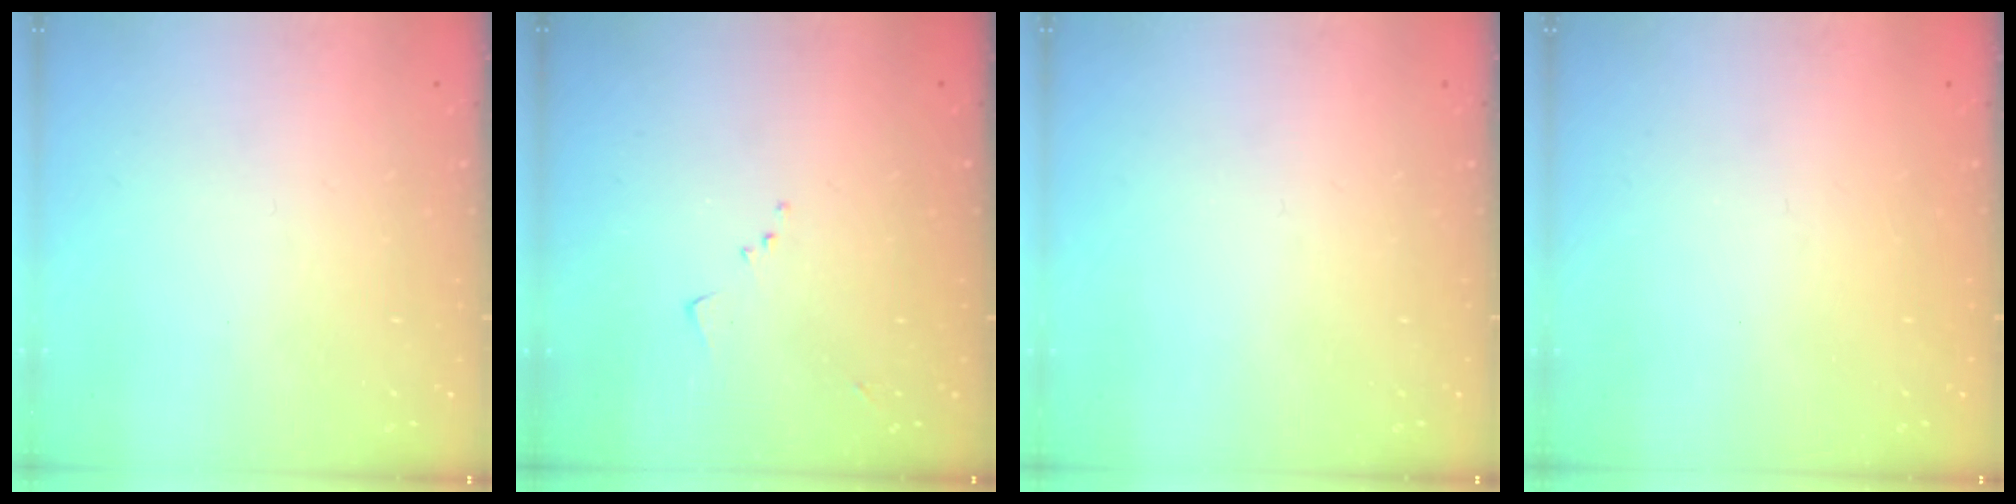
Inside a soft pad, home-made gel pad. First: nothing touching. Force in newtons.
{"total": 6.8, "press": 6.7, "slide": 0.8}
{"total": 0.0}
{"total": 1.5, "press": 1.3, "slide": 0.9}